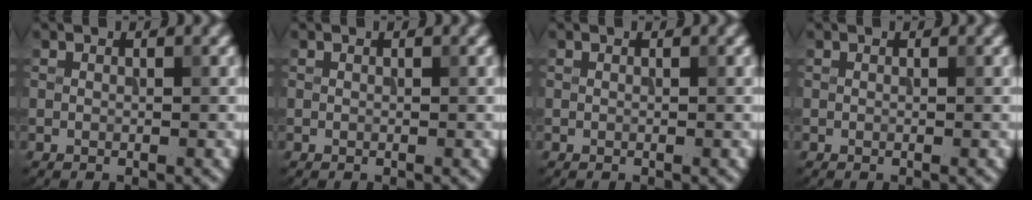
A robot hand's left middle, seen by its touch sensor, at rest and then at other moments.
{"total": 0.0}
{"total": 0.0}
{"total": 0.0}